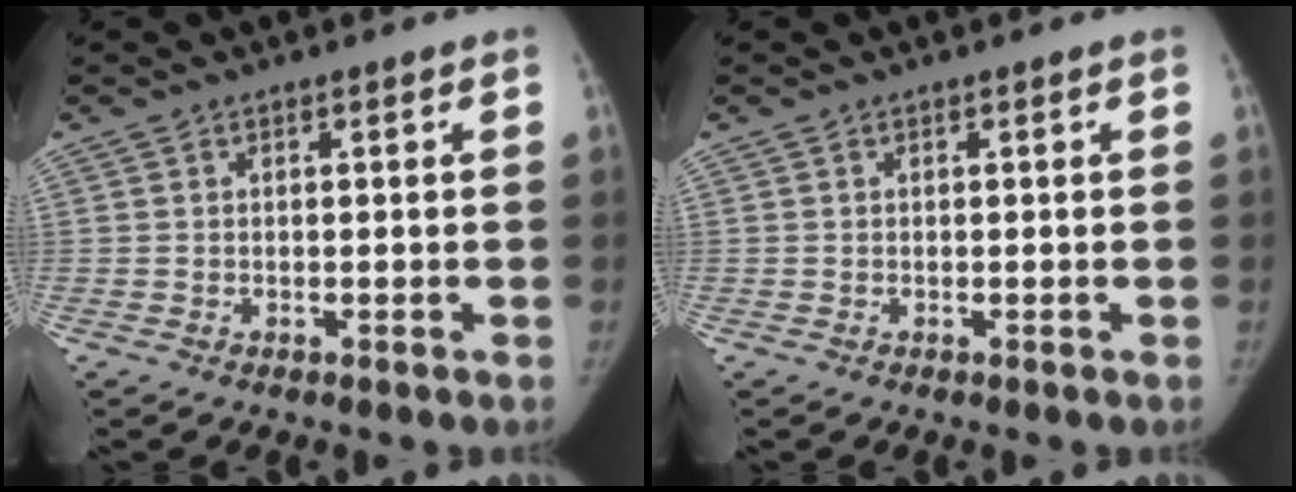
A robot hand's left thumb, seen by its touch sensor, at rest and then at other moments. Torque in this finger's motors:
{"motor_torque": [-0.10, -0.10, 0.30, -0.29, 0.02]}